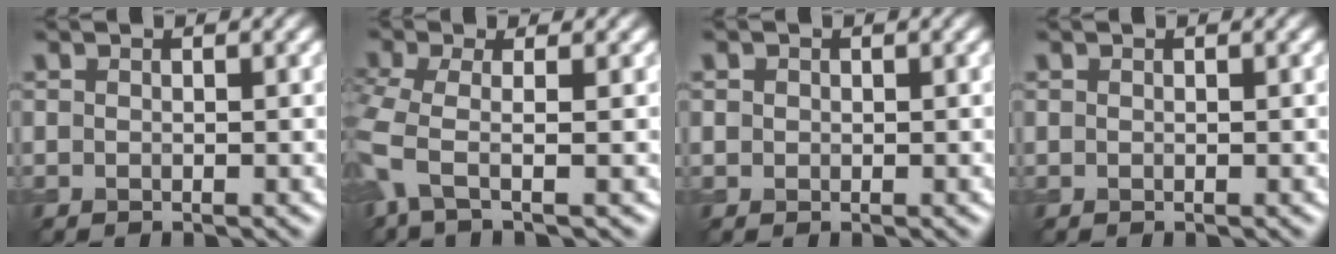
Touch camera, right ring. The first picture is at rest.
{"total": 3.4, "force": [-0.8, 0.9, 3.2], "torque": [-0.078, -0.011, -0.027]}
{"total": 0.7, "force": [0.1, 0.6, 0.1], "torque": [0.002, 0.000, 0.000]}
{"total": 0.0}